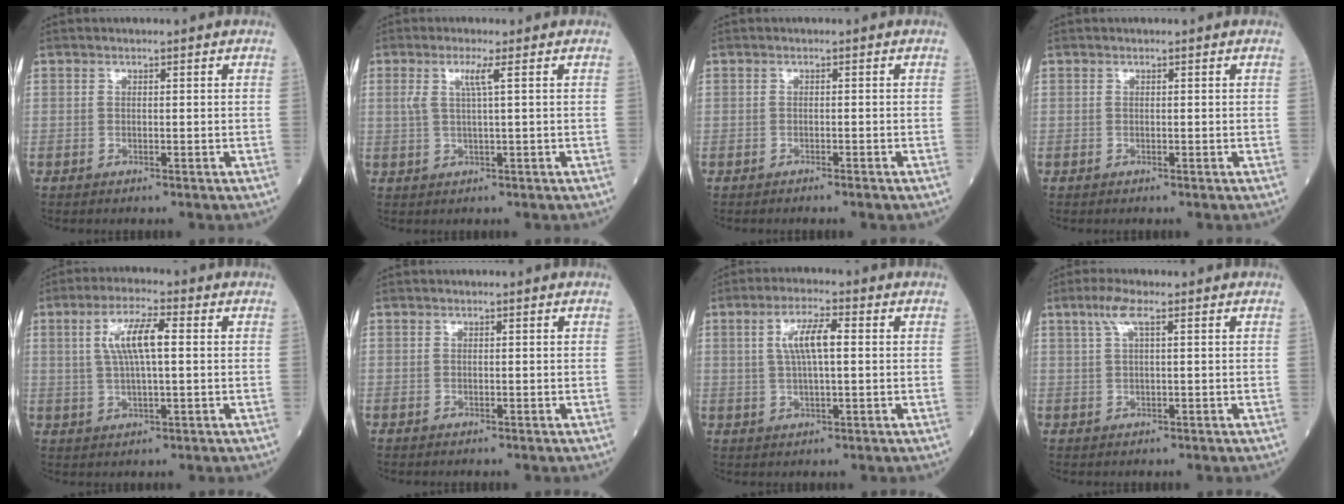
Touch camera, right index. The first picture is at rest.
{"total": 3.1, "force": [1.1, -0.4, 2.9], "torque": [-0.066, 0.004, 0.021]}
{"total": 1.0, "force": [-0.9, -0.1, 0.6], "torque": [-0.015, -0.002, -0.012]}
{"total": 0.0}
{"total": 7.2, "force": [1.4, 1.3, 7.0], "torque": [-0.140, 0.013, 0.028]}
{"total": 0.0}
{"total": 6.1, "force": [1.1, 1.2, 5.9], "torque": [-0.116, 0.012, 0.023]}
{"total": 3.3, "force": [1.6, 0.3, 2.9], "torque": [-0.067, 0.014, 0.034]}